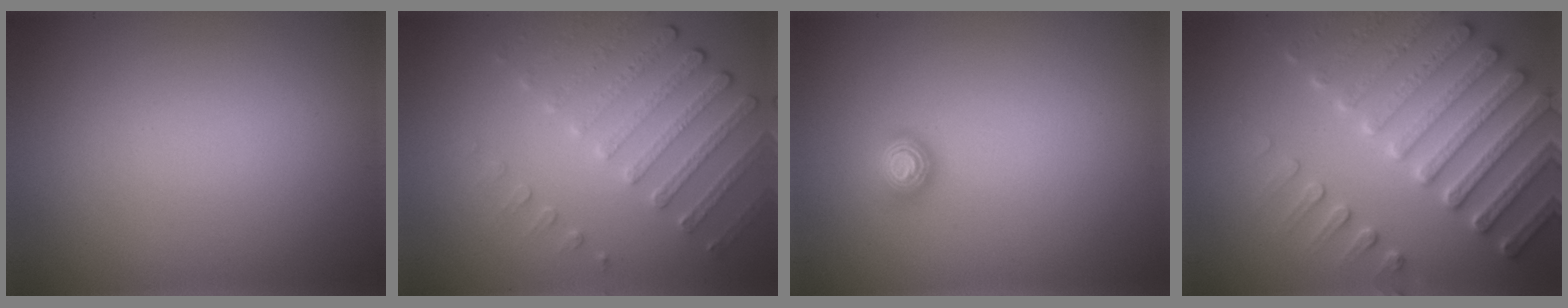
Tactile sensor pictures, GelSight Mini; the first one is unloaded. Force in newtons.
{"total": 4.5, "press": 3.4, "slide": 3.0}
{"total": 1.2, "press": 1.1, "slide": 0.4}
{"total": 7.2, "press": 7.0, "slide": 1.8}